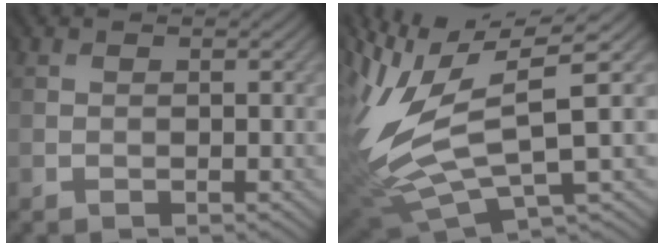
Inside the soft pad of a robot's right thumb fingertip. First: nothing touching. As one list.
[{"total": 12.3, "force": [2.2, 3.8, 11.5], "torque": [-0.285, -0.008, 0.060]}]